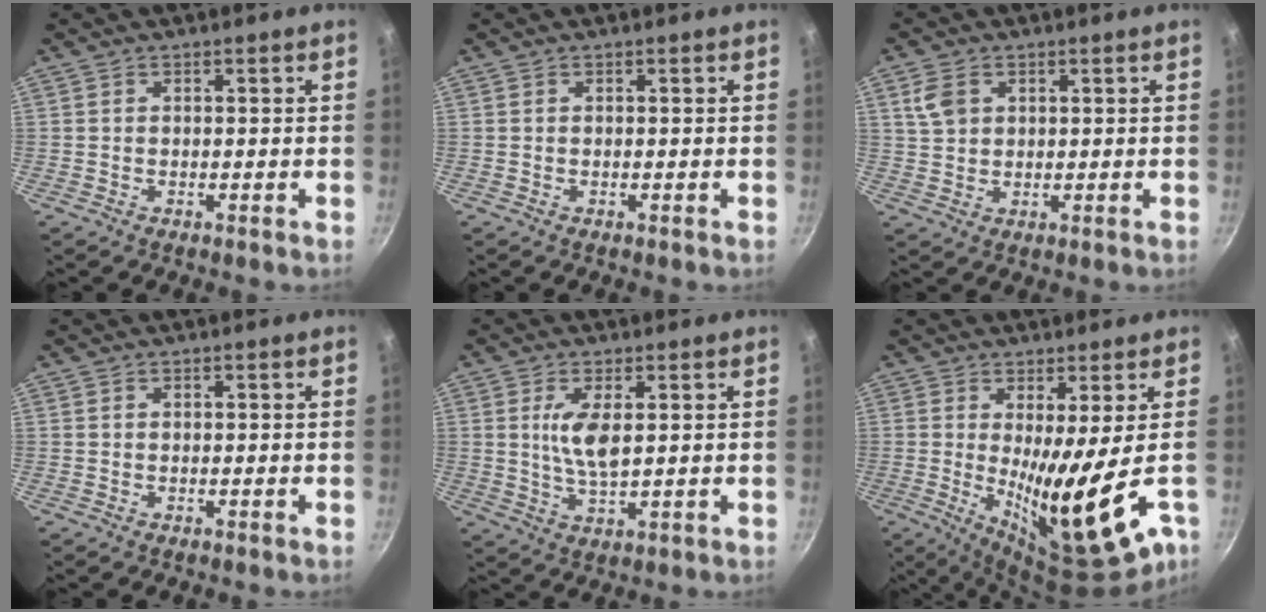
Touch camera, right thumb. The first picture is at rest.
{"total": 0.0}
{"total": 4.8, "force": [1.8, 3.5, 2.7], "torque": [-0.040, 0.000, 0.037]}
{"total": 0.0}
{"total": 6.3, "force": [1.3, 2.3, 5.7], "torque": [-0.109, -0.011, 0.029]}
{"total": 15.8, "force": [-2.4, 2.8, 15.3], "torque": [-0.237, -0.029, -0.022]}